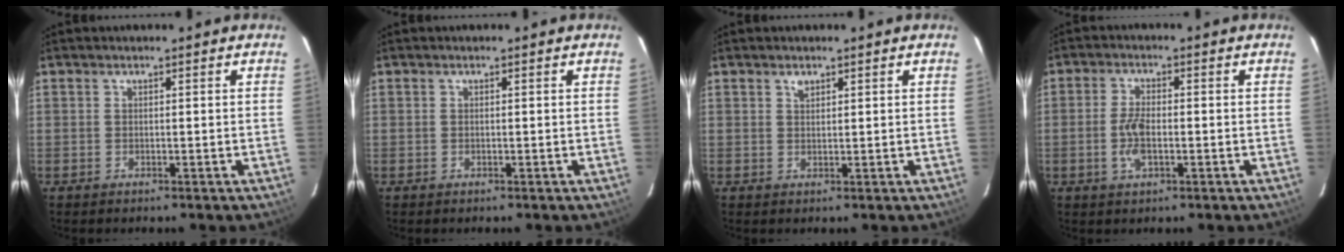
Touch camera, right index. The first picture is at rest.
{"total": 0.0}
{"total": 1.2, "force": [0.8, 0.7, 0.5], "torque": [-0.008, 0.003, 0.015]}
{"total": 5.0, "force": [-1.2, 2.2, 4.3], "torque": [-0.092, 0.000, -0.023]}